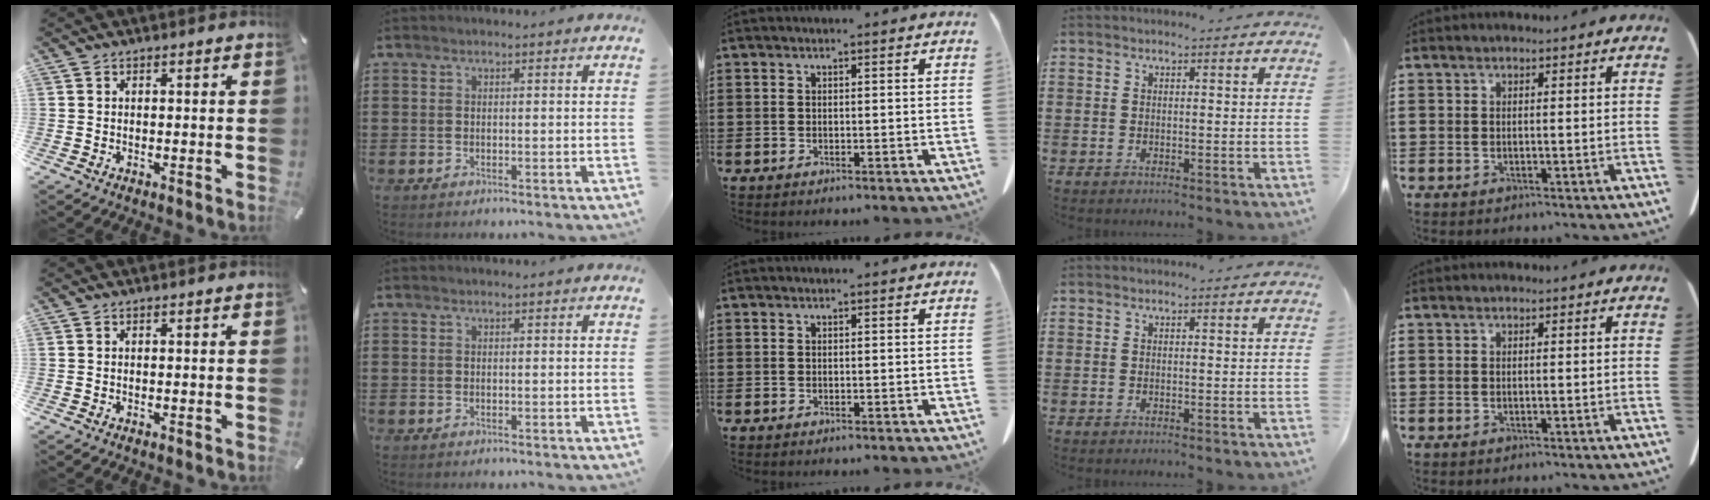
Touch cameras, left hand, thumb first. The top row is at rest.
{}